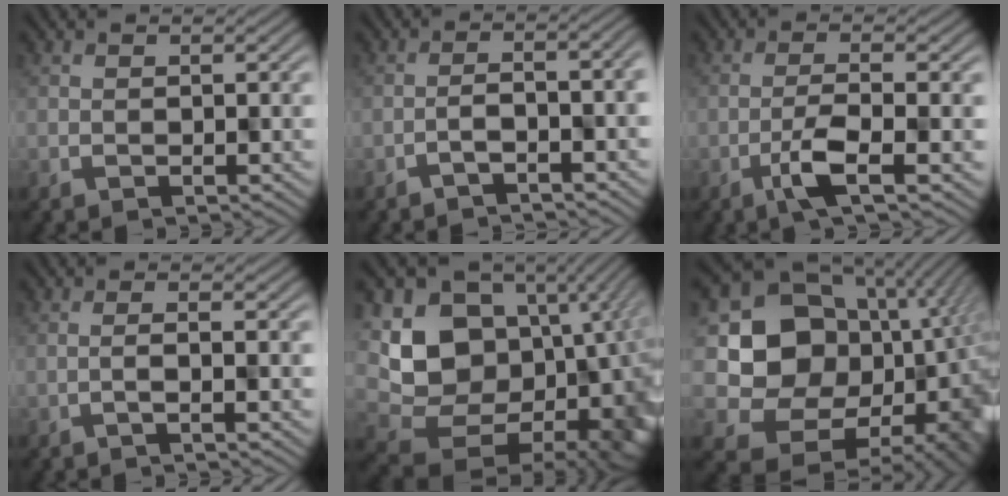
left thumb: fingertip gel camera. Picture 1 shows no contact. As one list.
[{"total": 4.0, "force": [-2.3, 1.0, 3.1], "torque": [-0.032, 0.006, -0.040]}, {"total": 3.7, "force": [-1.0, 0.6, 3.5], "torque": [-0.067, 0.004, -0.032]}, {"total": 1.3, "force": [0.2, -0.1, 1.3], "torque": [-0.010, 0.012, -0.014]}, {"total": 15.7, "force": [0.9, 12.7, 9.2], "torque": [-0.145, -0.046, 0.052]}, {"total": 19.1, "force": [3.1, 15.3, 11.0], "torque": [-0.161, -0.043, 0.091]}]